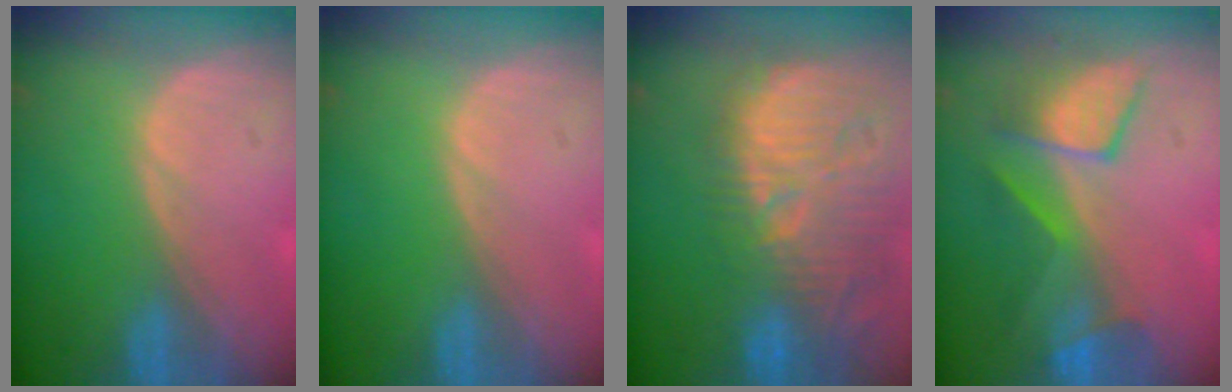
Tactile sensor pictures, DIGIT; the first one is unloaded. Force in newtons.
{"total": 0.0}
{"total": 13.9, "press": 12.7, "slide": 5.5}
{"total": 7.5, "press": 7.4, "slide": 1.2}